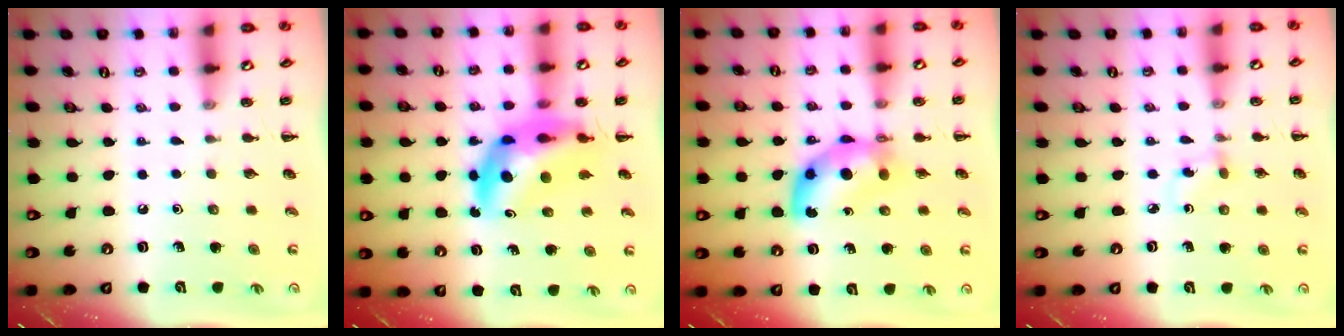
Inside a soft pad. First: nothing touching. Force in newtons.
{"total": 12.9, "press": 12.3, "slide": 3.8}
{"total": 8.3, "press": 8.2, "slide": 1.4}
{"total": 2.3, "press": 2.0, "slide": 1.1}